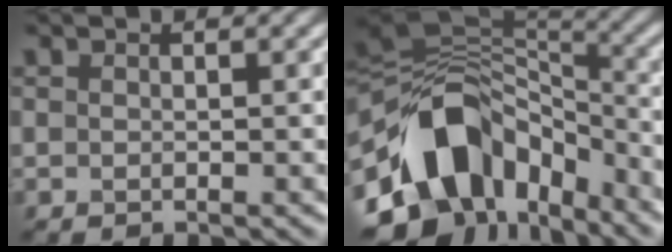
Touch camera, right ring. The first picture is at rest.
{"total": 13.0, "force": [-5.5, 9.0, 7.6], "torque": [-0.142, 0.009, -0.104]}